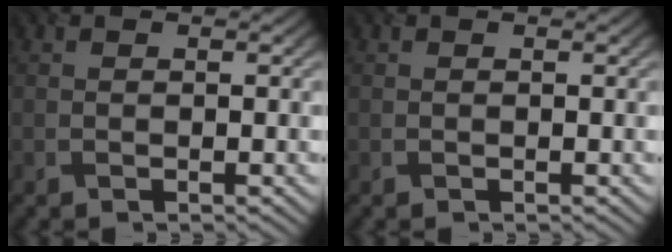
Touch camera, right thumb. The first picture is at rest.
{"total": 0.0}